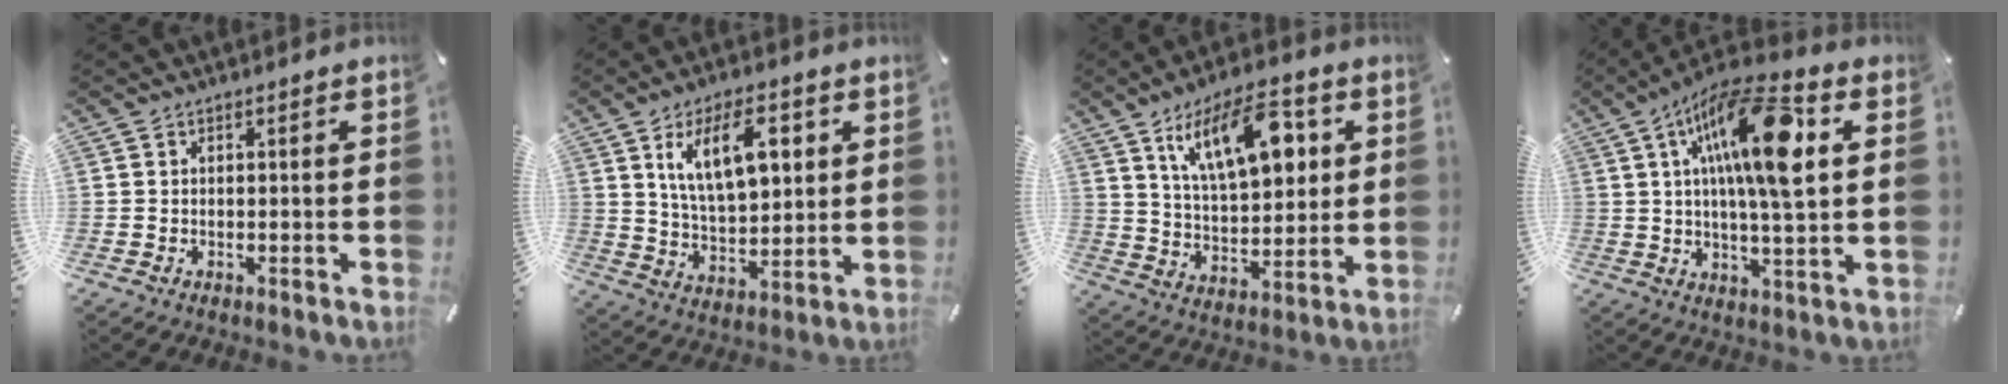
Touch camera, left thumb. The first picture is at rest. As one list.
[{"total": 15.0, "force": [6.3, 7.6, 11.2], "torque": [-0.203, -0.010, 0.106]}, {"total": 17.9, "force": [8.2, 8.7, 13.4], "torque": [-0.227, -0.016, 0.136]}, {"total": 19.8, "force": [5.7, 5.7, 18.1], "torque": [-0.323, -0.007, 0.078]}]